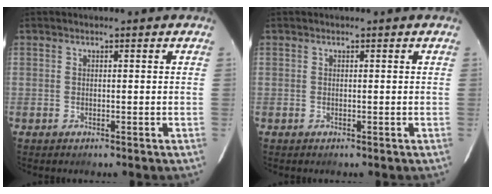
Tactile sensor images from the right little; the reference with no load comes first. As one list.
[{"total": 0.0}]